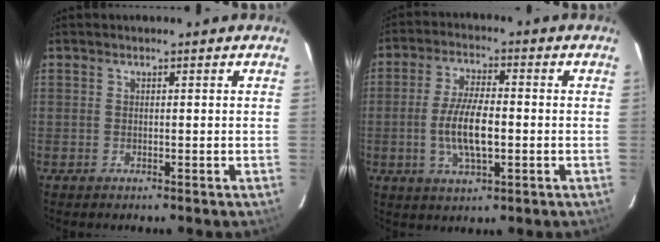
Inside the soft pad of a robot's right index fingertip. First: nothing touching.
{"total": 9.0, "force": [-1.6, 3.0, 8.4], "torque": [-0.167, -0.001, -0.029]}